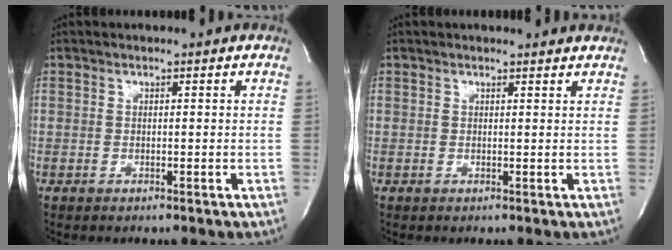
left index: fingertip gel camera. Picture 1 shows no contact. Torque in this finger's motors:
{"motor_torque": [0.75, -0.82, 0.06, 0.00]}